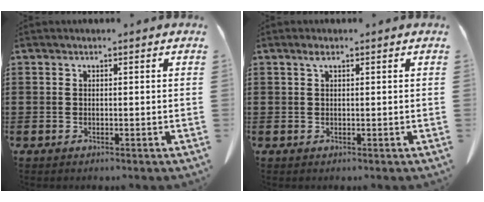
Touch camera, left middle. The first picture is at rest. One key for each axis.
{"total": 1.1, "fx": 0.5, "fy": 0.3, "fz": 0.9, "tx": -0.021, "ty": 0.003, "tz": 0.009}